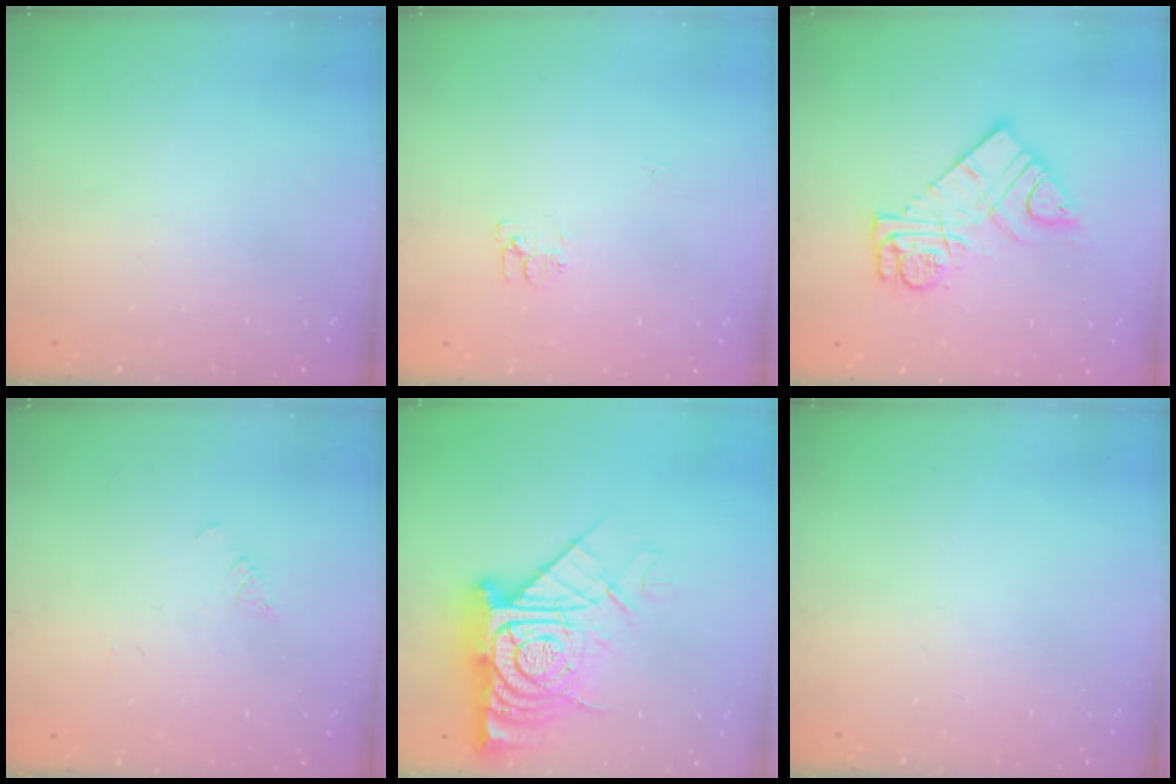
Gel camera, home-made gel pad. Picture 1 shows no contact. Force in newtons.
{"total": 5.5, "press": 5.5, "slide": 0.4}
{"total": 12.0, "press": 11.9, "slide": 1.1}
{"total": 1.0, "press": 0.9, "slide": 0.2}
{"total": 20.5, "press": 20.4, "slide": 1.7}
{"total": 0.0}